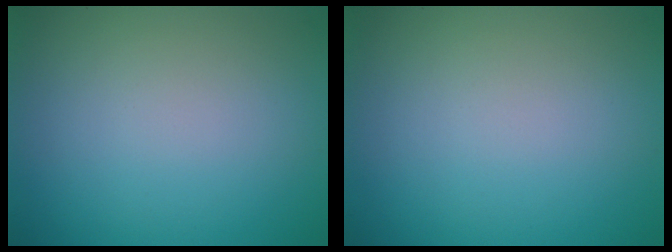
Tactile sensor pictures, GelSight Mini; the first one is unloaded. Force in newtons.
{"total": 0.0}